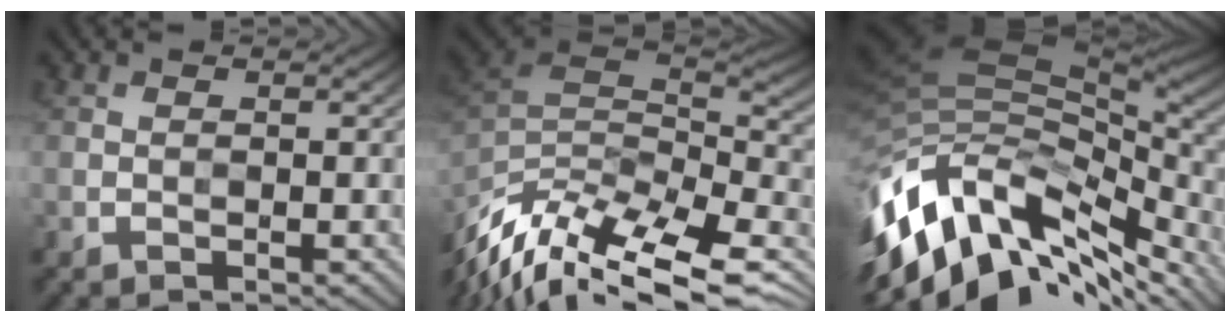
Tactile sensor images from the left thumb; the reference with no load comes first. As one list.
[{"total": 16.1, "force": [-9.9, 6.8, 10.7], "torque": [-0.267, -0.008, -0.156]}, {"total": 15.2, "force": [-7.3, 7.3, 11.2], "torque": [-0.240, -0.002, -0.131]}]